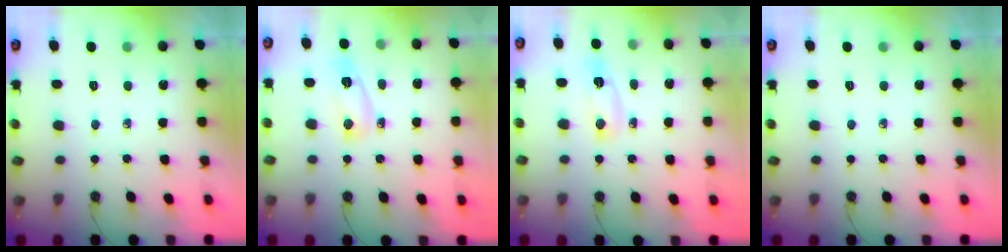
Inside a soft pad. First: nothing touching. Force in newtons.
{"total": 6.6, "press": 6.5, "slide": 1.0}
{"total": 4.9, "press": 4.7, "slide": 1.0}
{"total": 0.0}